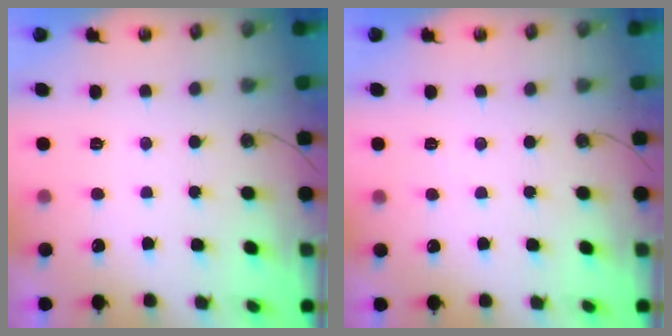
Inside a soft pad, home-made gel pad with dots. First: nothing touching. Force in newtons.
{"total": 2.4, "press": 2.4, "slide": 0.4}